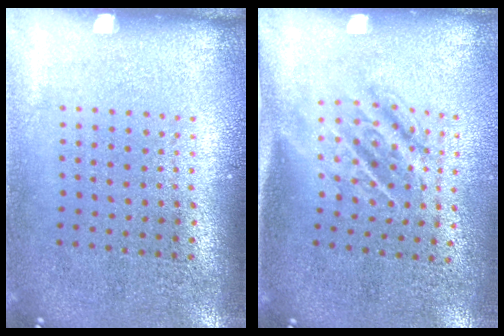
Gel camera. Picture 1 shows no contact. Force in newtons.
{"total": 1.7, "press": 1.3, "slide": 1.1}